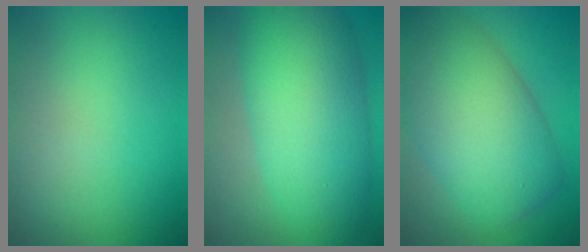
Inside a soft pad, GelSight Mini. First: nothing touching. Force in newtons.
{"total": 10.4, "press": 10.4, "slide": 0.2}
{"total": 11.8, "press": 11.8, "slide": 0.5}